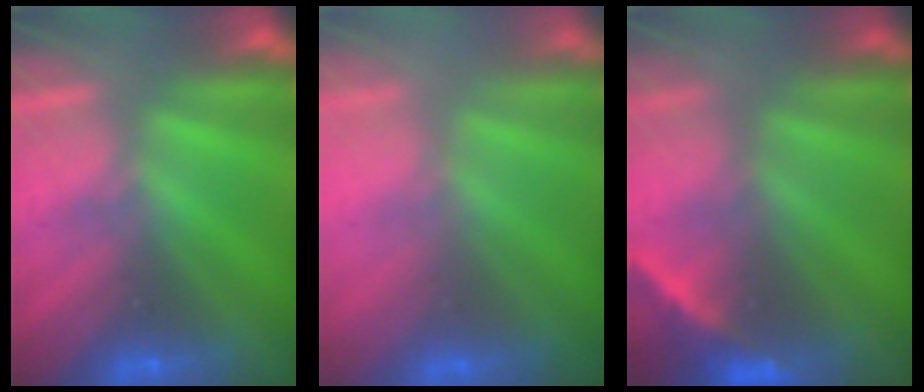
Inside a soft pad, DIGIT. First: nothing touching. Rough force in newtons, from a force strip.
{"total": 2.9}
{"total": 2.2}